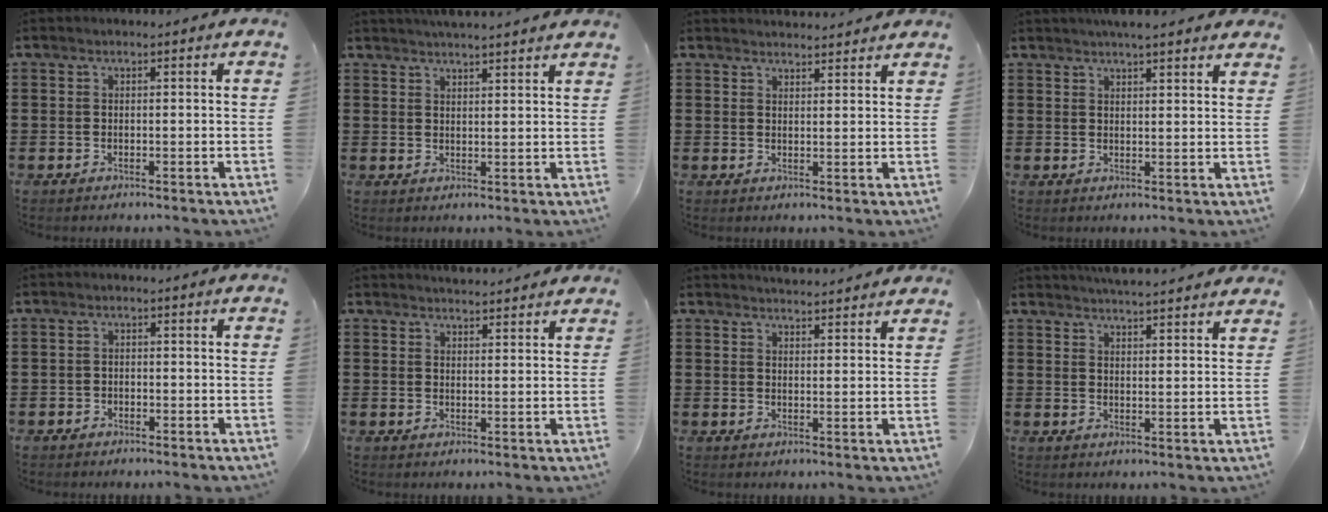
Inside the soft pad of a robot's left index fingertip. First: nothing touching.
{"total": 2.8, "force": [2.8, -0.5, 0.3], "torque": [-0.015, -0.009, 0.051]}
{"total": 2.1, "force": [2.1, 0.0, -0.1], "torque": [-0.005, -0.005, 0.041]}
{"total": 3.3, "force": [3.1, 0.0, 1.2], "torque": [-0.031, -0.002, 0.057]}
{"total": 1.3, "force": [-1.2, 0.6, -0.2], "torque": [-0.003, 0.004, -0.028]}
{"total": 2.3, "force": [2.3, -0.1, 0.0], "torque": [-0.006, -0.005, 0.043]}
{"total": 2.6, "force": [2.6, -0.2, 0.1], "torque": [-0.009, -0.007, 0.048]}
{"total": 3.9, "force": [3.9, -0.3, 0.6], "torque": [-0.023, -0.015, 0.070]}